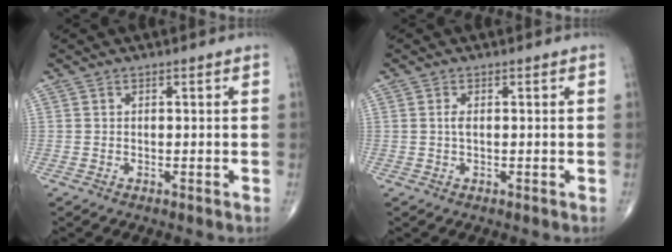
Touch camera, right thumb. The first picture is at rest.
{"total": 1.1, "force": [0.1, 0.4, 1.1], "torque": [-0.025, -0.001, 0.003]}